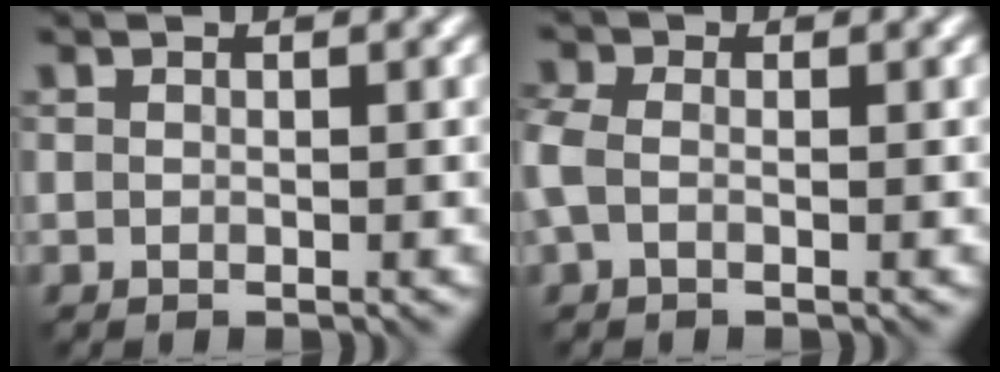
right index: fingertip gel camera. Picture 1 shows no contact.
{"total": 1.9, "force": [-0.3, 1.3, 1.3], "torque": [-0.042, 0.004, -0.015]}